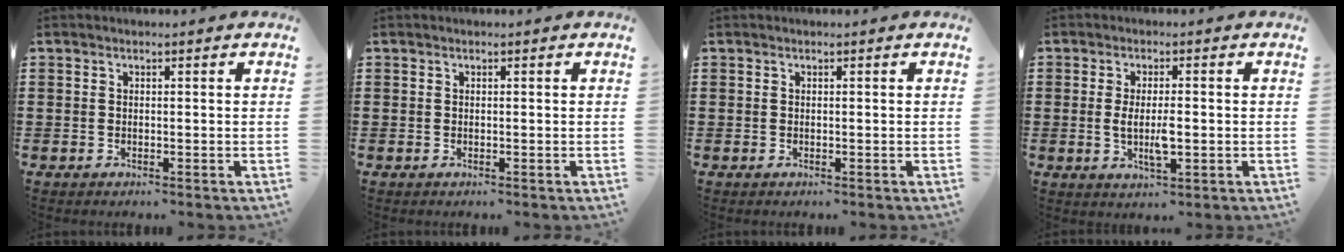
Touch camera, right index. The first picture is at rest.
{"total": 0.0}
{"total": 0.0}
{"total": 4.8, "force": [-0.5, 1.4, 4.6], "torque": [-0.094, -0.005, -0.014]}